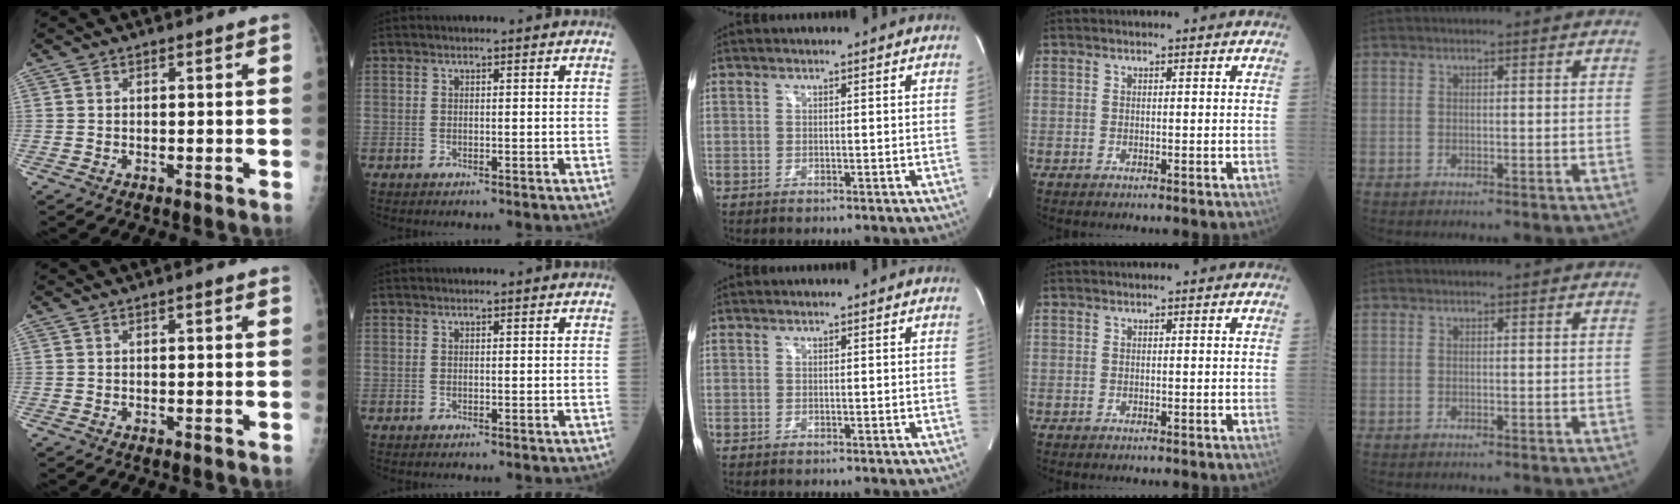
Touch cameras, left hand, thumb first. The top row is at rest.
{"thumb": {"total": 0.5, "force": [0.3, 0.0, 0.5], "torque": [-0.008, 0.001, 0.003]}}